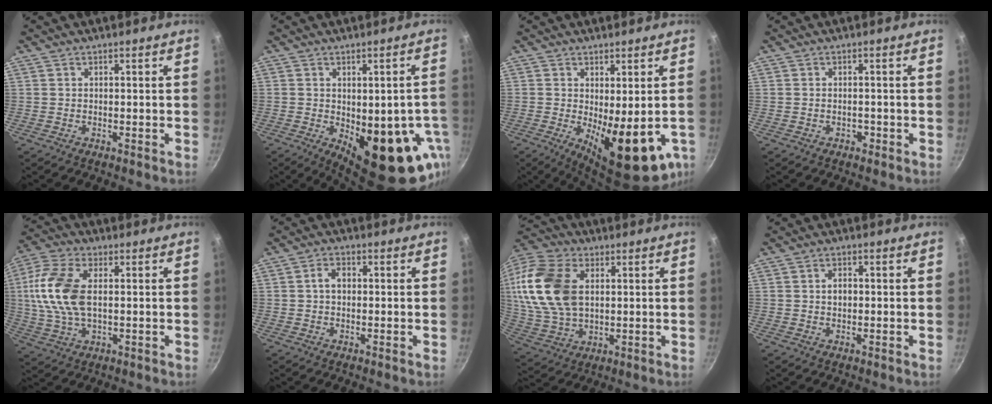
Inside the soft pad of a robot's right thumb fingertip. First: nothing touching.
{"total": 17.2, "force": [-4.4, 8.4, 14.3], "torque": [-0.123, -0.009, -0.038]}
{"total": 14.5, "force": [-2.9, 5.7, 13.0], "torque": [-0.156, -0.021, -0.022]}
{"total": 1.2, "force": [-0.6, 0.9, 0.5], "torque": [-0.005, 0.006, -0.005]}
{"total": 13.8, "force": [1.5, 7.6, 11.4], "torque": [-0.234, 0.013, 0.020]}
{"total": 3.4, "force": [0.3, 2.4, 2.4], "torque": [-0.031, 0.010, 0.001]}
{"total": 21.3, "force": [4.0, 14.0, 15.5], "torque": [-0.323, 0.006, 0.078]}
{"total": 2.5, "force": [0.2, 1.7, 1.7], "torque": [-0.019, 0.006, 0.002]}